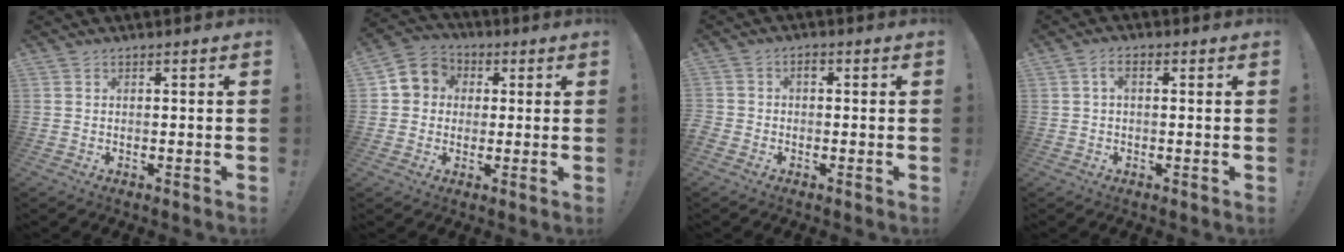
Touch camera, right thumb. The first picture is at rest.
{"total": 7.5, "force": [0.5, 7.1, 2.1], "torque": [-0.024, 0.009, 0.016]}
{"total": 2.5, "force": [-1.0, 1.8, 1.3], "torque": [-0.031, 0.007, -0.022]}
{"total": 2.9, "force": [0.4, 1.5, 2.5], "torque": [-0.041, 0.006, 0.004]}